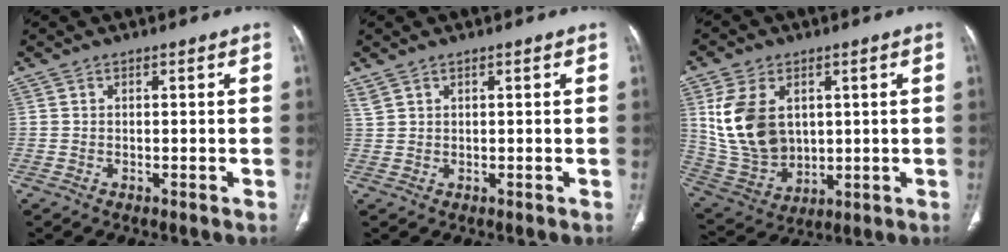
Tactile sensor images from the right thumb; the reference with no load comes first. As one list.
[{"total": 1.2, "force": [1.0, 0.4, 0.4], "torque": [-0.004, 0.003, 0.024]}, {"total": 14.4, "force": [3.5, 10.0, 9.8], "torque": [-0.172, -0.013, 0.090]}]